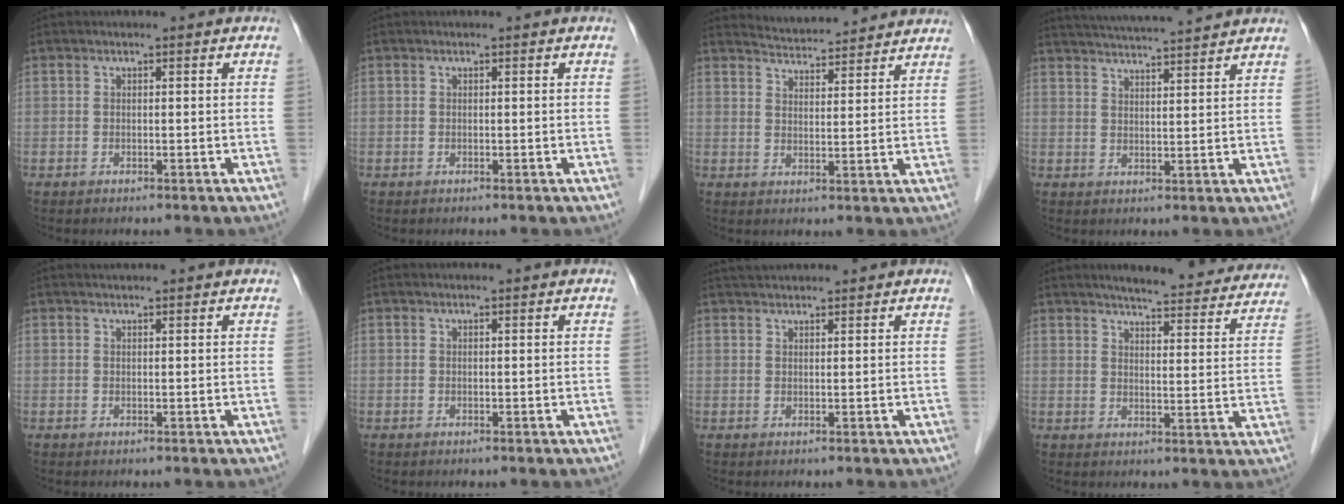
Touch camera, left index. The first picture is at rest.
{"total": 0.0}
{"total": 8.9, "force": [8.7, 0.9, 1.5], "torque": [-0.029, 0.017, 0.118]}
{"total": 12.4, "force": [11.4, 0.2, 4.7], "torque": [-0.085, 0.024, 0.163]}
{"total": 2.7, "force": [2.6, 0.0, 0.8], "torque": [-0.013, 0.023, 0.035]}
{"total": 1.4, "force": [1.3, 0.1, 0.3], "torque": [-0.010, 0.013, 0.017]}
{"total": 5.3, "force": [5.0, 0.5, 1.6], "torque": [-0.025, 0.040, 0.077]}
{"total": 19.5, "force": [17.8, 3.2, 7.2], "torque": [-0.075, -0.029, 0.202]}